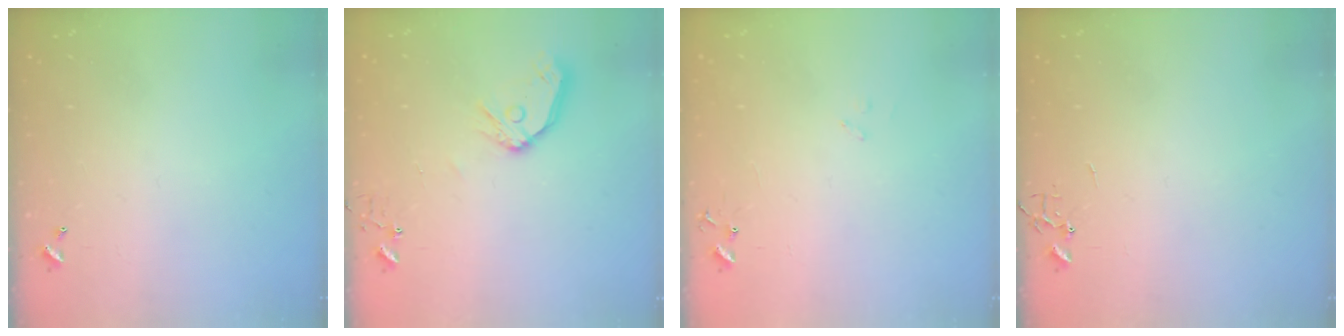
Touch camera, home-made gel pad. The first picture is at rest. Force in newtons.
{"total": 11.3, "press": 11.3, "slide": 1.3}
{"total": 7.8, "press": 7.8, "slide": 0.7}
{"total": 0.0}